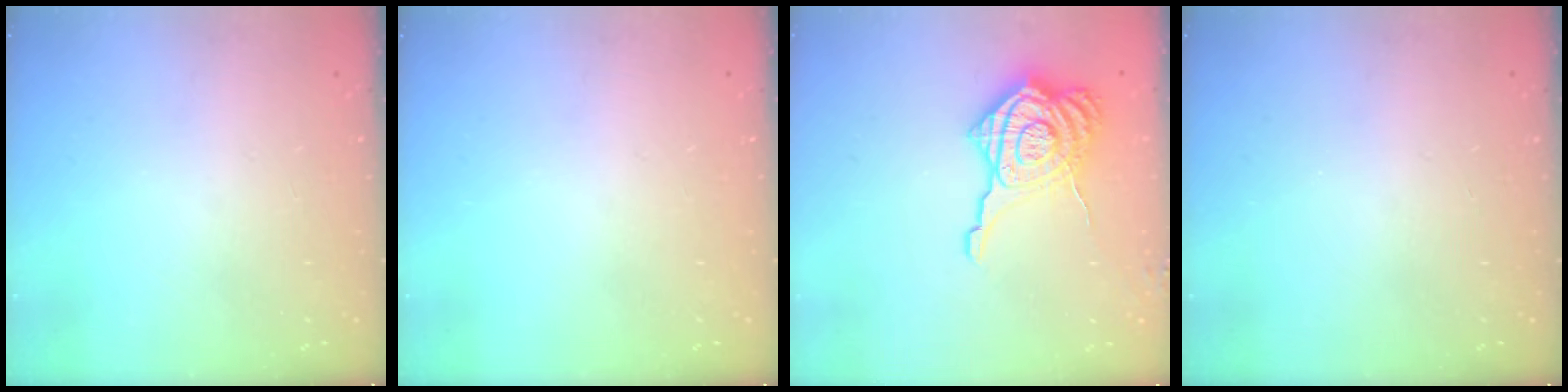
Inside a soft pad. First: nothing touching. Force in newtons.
{"total": 0.0}
{"total": 14.8, "press": 14.7, "slide": 1.5}
{"total": 0.0}